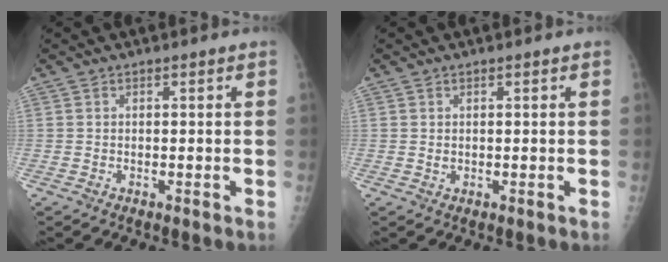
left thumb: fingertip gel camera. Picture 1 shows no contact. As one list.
[{"total": 0.7, "force": [0.3, 0.5, 0.5], "torque": [-0.005, -0.002, 0.007]}]